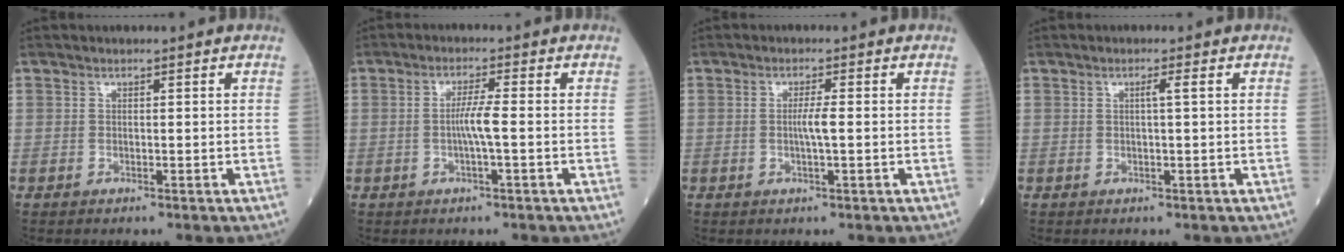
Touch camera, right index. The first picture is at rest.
{"total": 3.3, "force": [-0.5, -0.4, 3.3], "torque": [-0.061, -0.001, -0.011]}
{"total": 2.2, "force": [-0.1, -0.2, 2.2], "torque": [-0.042, -0.002, -0.004]}
{"total": 1.2, "force": [0.3, -0.3, 1.2], "torque": [-0.021, 0.001, 0.005]}